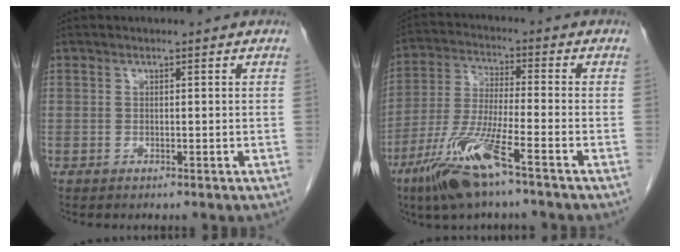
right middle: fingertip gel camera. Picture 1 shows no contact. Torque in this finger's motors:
{"motor_torque": [1.17, -0.97, 0.22, 0.09]}